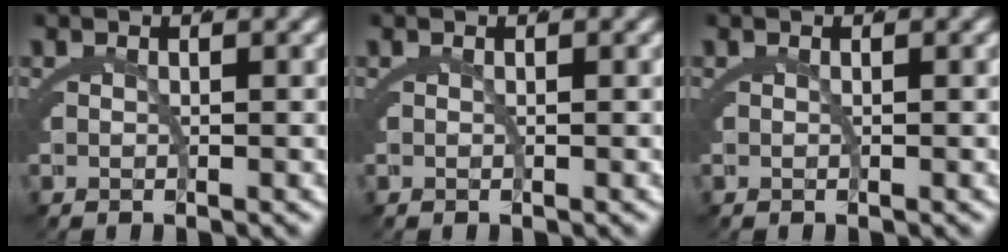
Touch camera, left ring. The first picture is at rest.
{"total": 0.0}
{"total": 0.0}